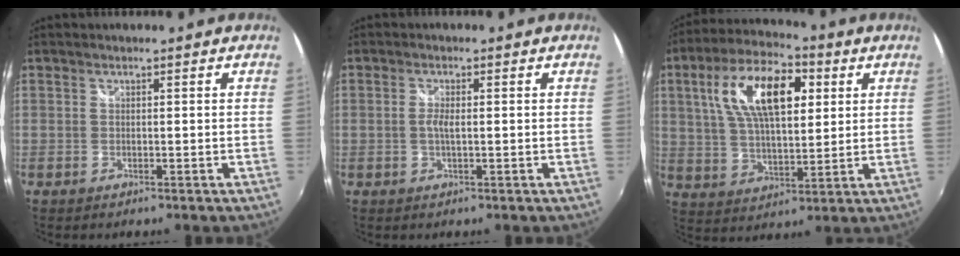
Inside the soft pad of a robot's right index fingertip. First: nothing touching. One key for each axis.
{"total": 1.7, "fx": -0.2, "fy": 0.4, "fz": 1.6, "tx": -0.033, "ty": -0.003, "tz": -0.003}
{"total": 16.4, "fx": 5.2, "fy": 7.4, "fz": 13.7, "tx": -0.249, "ty": 0.029, "tz": 0.093}